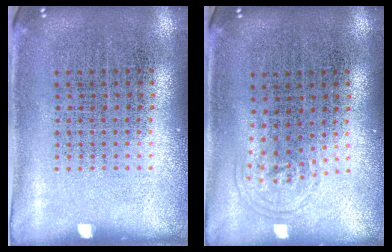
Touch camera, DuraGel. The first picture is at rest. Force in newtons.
{"total": 0.7, "press": 0.6, "slide": 0.5}